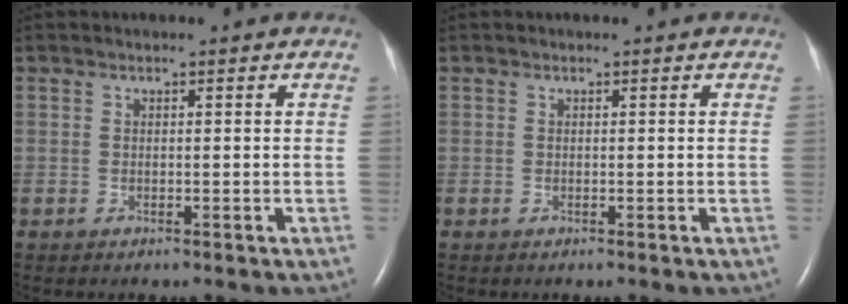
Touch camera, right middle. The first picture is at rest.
{"total": 0.0}